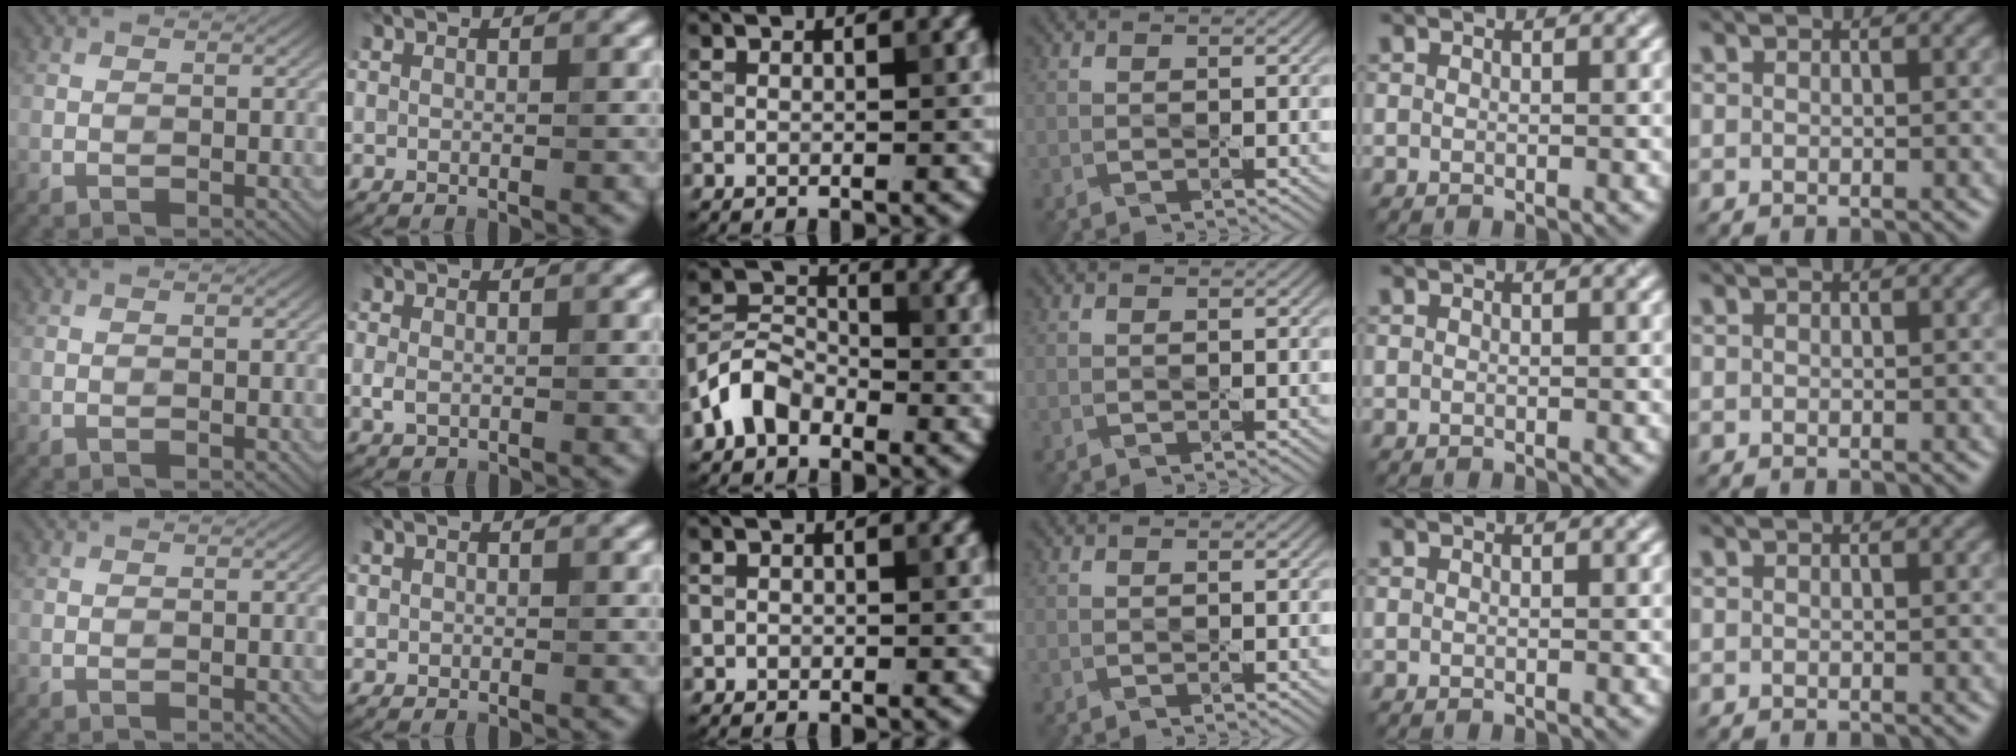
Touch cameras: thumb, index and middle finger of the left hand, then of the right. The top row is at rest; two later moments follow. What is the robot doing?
{"motion": "press", "object": "stapler"}